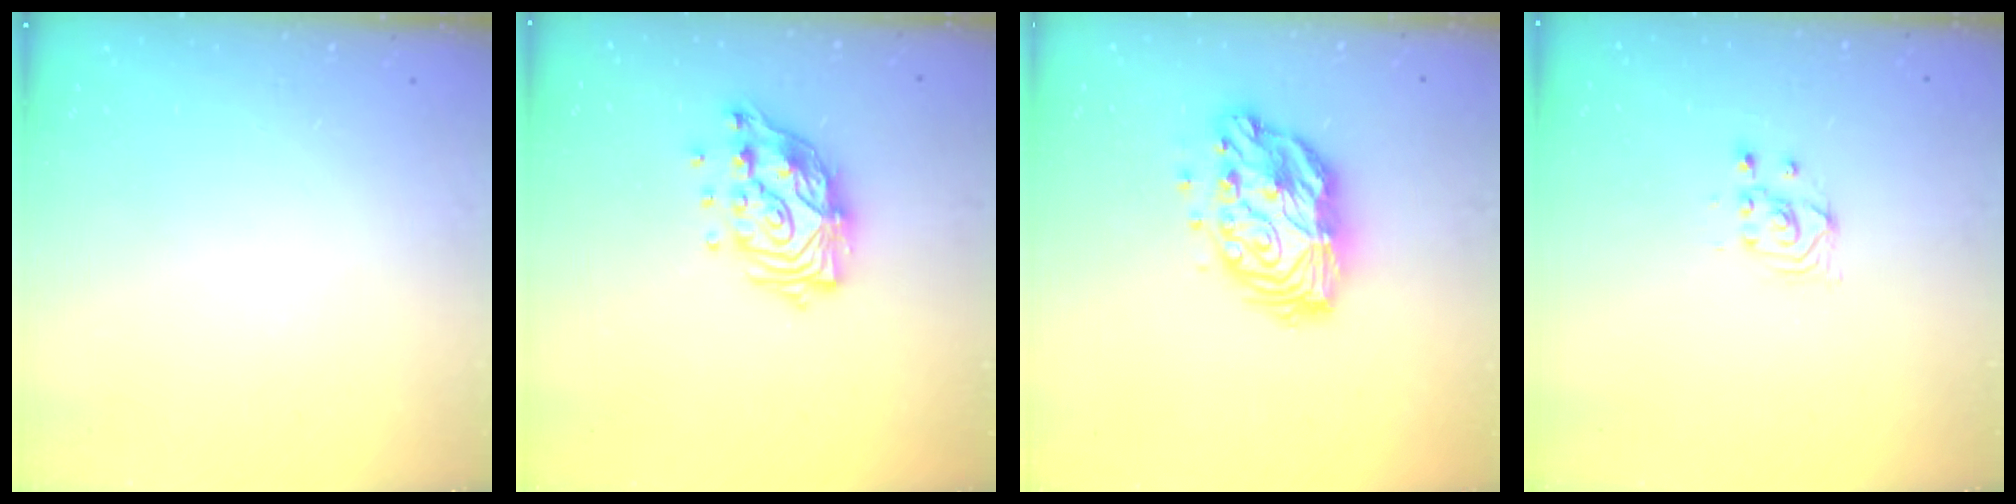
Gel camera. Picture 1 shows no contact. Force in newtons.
{"total": 13.6, "press": 13.5, "slide": 1.5}
{"total": 12.8, "press": 12.8, "slide": 0.9}
{"total": 2.5, "press": 2.5, "slide": 0.2}